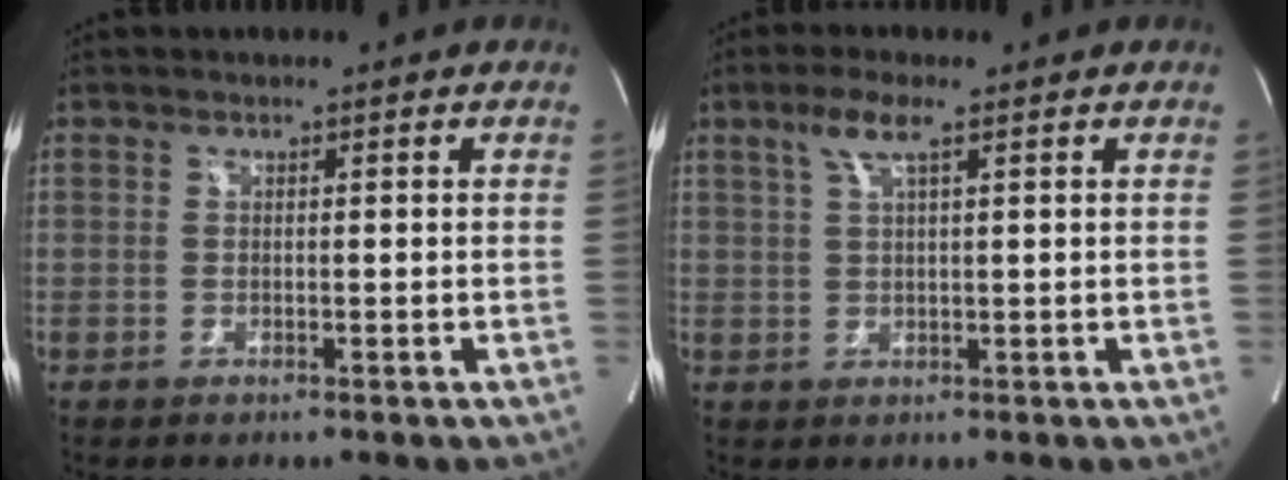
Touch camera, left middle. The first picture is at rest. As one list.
[{"total": 4.0, "force": [2.2, 0.4, 3.3], "torque": [-0.073, 0.008, 0.045]}]